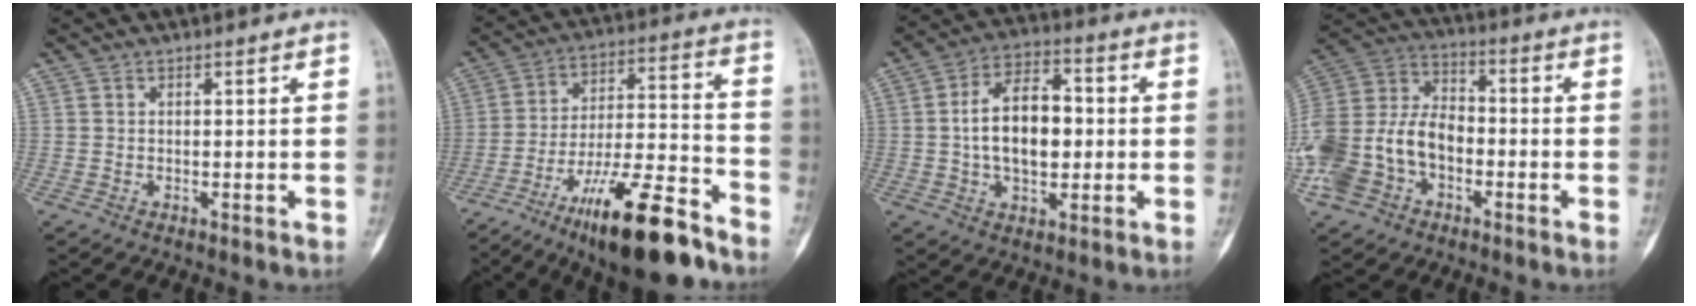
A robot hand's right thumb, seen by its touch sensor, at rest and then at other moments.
{"total": 20.4, "force": [-13.5, 5.0, 14.5], "torque": [-0.236, 0.076, -0.223]}
{"total": 14.1, "force": [0.2, 8.4, 11.3], "torque": [-0.167, 0.020, 0.000]}
{"total": 18.0, "force": [-5.9, 13.0, 11.0], "torque": [-0.236, 0.050, -0.114]}